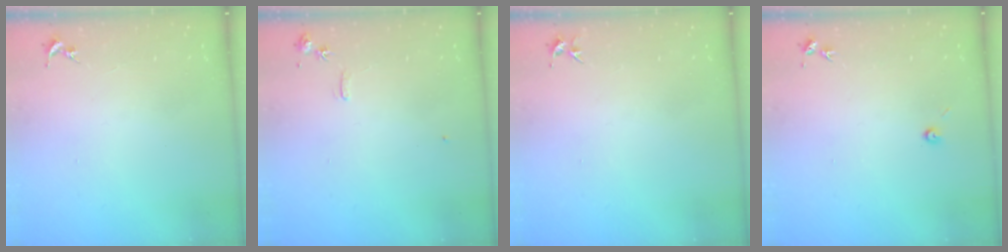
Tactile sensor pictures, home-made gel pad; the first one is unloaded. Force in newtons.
{"total": 6.2, "press": 6.2, "slide": 0.8}
{"total": 3.4, "press": 3.4, "slide": 0.4}
{"total": 3.0, "press": 3.0, "slide": 0.3}